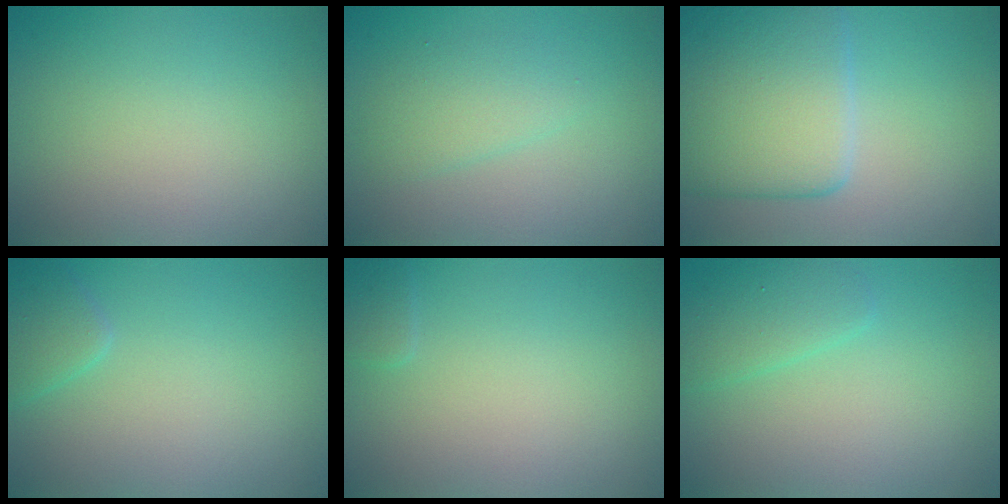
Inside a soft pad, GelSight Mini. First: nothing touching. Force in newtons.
{"total": 2.1, "press": 2.1, "slide": 0.1}
{"total": 8.6, "press": 8.6, "slide": 0.6}
{"total": 1.8, "press": 1.8, "slide": 0.1}
{"total": 0.9, "press": 0.9, "slide": 0.0}
{"total": 2.3, "press": 2.3, "slide": 0.2}